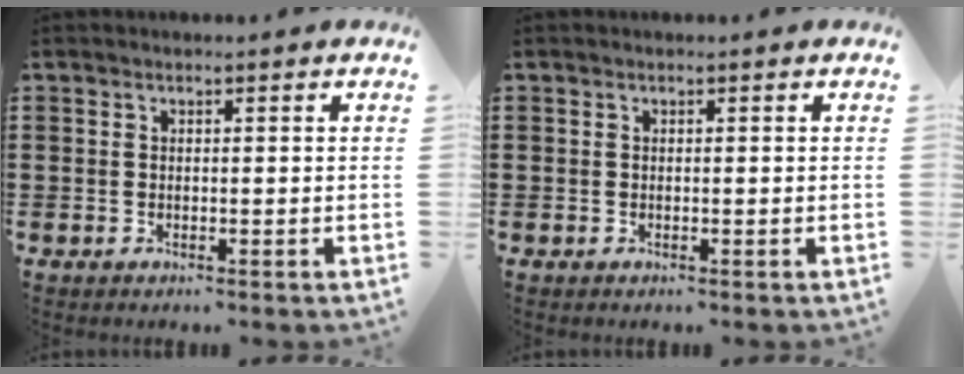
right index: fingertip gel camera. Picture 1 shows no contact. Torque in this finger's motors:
{"motor_torque": [-0.17, 0.18, 0.00, 0.00]}